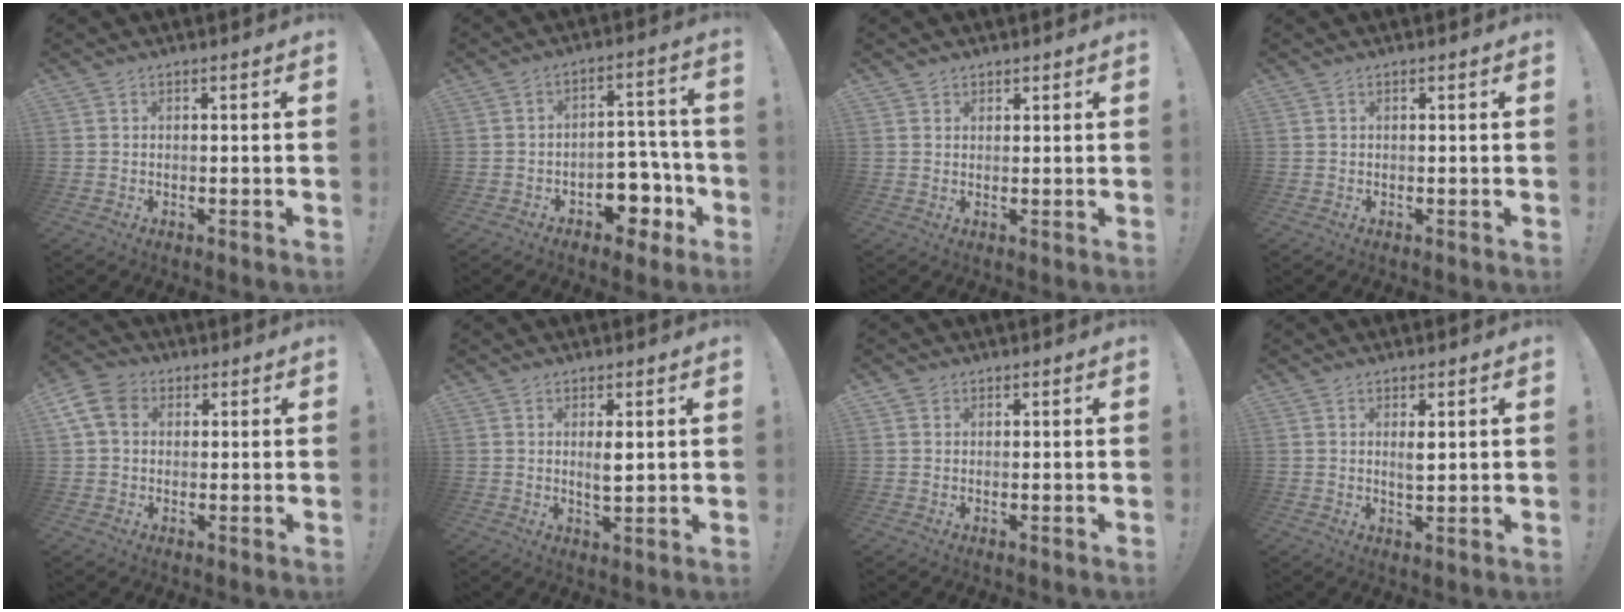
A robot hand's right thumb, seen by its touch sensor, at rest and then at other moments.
{"total": 10.3, "force": [-5.2, 7.2, 5.1], "torque": [-0.040, 0.044, -0.080]}
{"total": 1.5, "force": [1.2, 0.9, 0.2], "torque": [0.007, -0.008, 0.021]}
{"total": 0.0}
{"total": 9.4, "force": [2.7, 7.2, 5.4], "torque": [-0.105, 0.005, 0.056]}
{"total": 3.5, "force": [1.0, 1.0, 3.2], "torque": [-0.043, -0.013, 0.014]}
{"total": 1.4, "force": [0.9, 1.1, 0.1], "torque": [0.005, -0.003, 0.016]}
{"total": 2.8, "force": [1.1, 0.9, 2.4], "torque": [-0.031, -0.013, 0.015]}